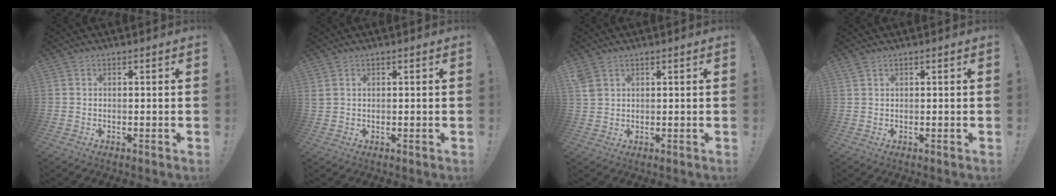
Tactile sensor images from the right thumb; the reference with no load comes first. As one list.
[{"total": 1.3, "force": [0.7, 0.8, 0.8], "torque": [-0.017, 0.003, 0.015]}, {"total": 3.3, "force": [2.1, 2.1, 1.6], "torque": [-0.029, -0.007, 0.042]}, {"total": 1.0, "force": [0.7, 0.3, 0.6], "torque": [-0.014, 0.000, 0.014]}]